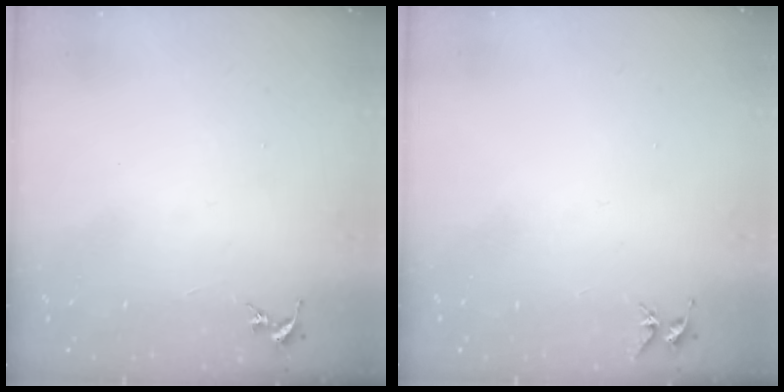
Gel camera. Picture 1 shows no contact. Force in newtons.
{"total": 5.0, "press": 4.9, "slide": 0.5}